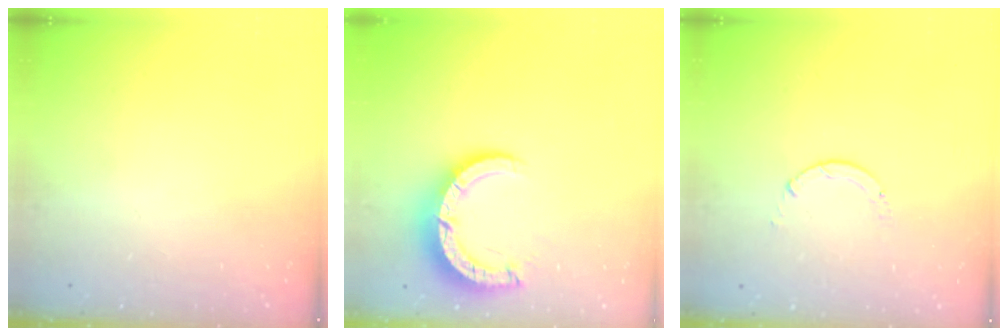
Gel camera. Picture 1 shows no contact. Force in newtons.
{"total": 8.9, "press": 8.9, "slide": 0.9}
{"total": 0.8, "press": 0.7, "slide": 0.1}